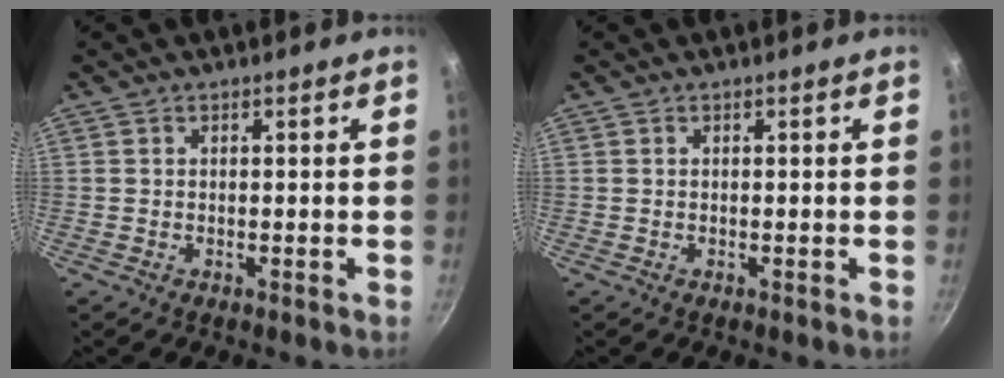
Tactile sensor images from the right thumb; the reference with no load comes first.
{"total": 0.0}